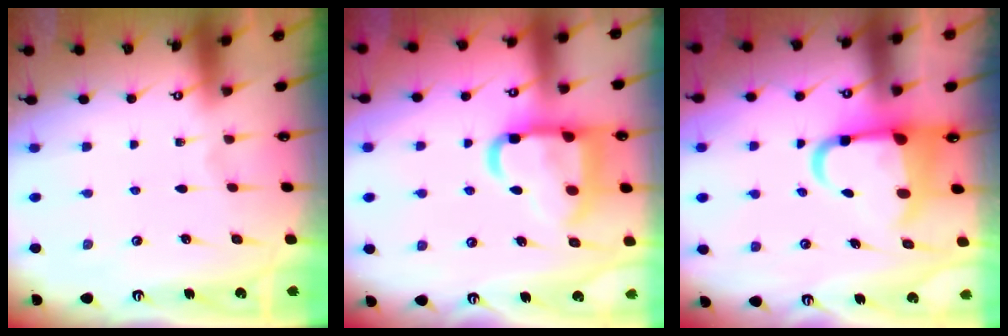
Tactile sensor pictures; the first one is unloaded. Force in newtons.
{"total": 17.7, "press": 17.5, "slide": 2.0}
{"total": 8.4, "press": 8.2, "slide": 1.6}